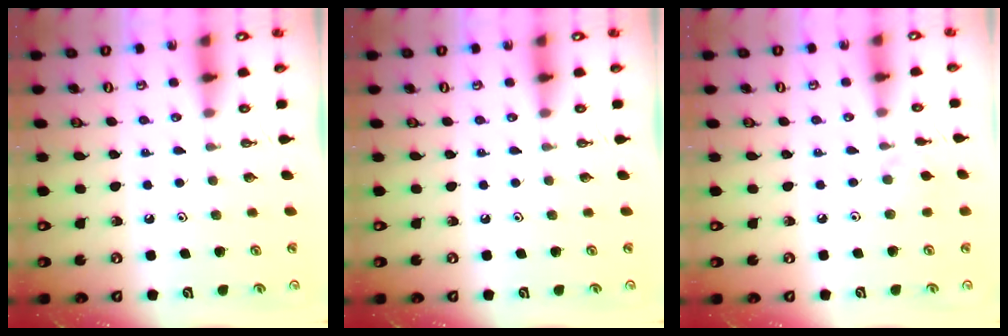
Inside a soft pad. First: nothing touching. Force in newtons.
{"total": 0.0}
{"total": 1.8, "press": 1.7, "slide": 0.4}